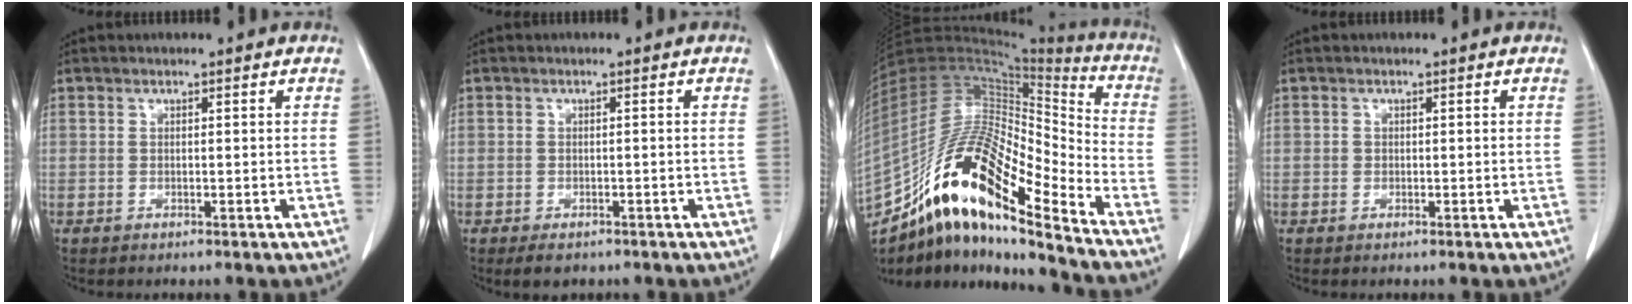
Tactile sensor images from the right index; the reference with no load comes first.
{"total": 2.6, "force": [-1.8, 1.5, 1.2], "torque": [-0.013, -0.001, -0.018]}
{"total": 22.9, "force": [-14.8, 4.3, 16.9], "torque": [-0.339, 0.001, -0.269]}
{"total": 0.5, "force": [0.0, 0.5, 0.2], "torque": [0.000, 0.003, -0.001]}